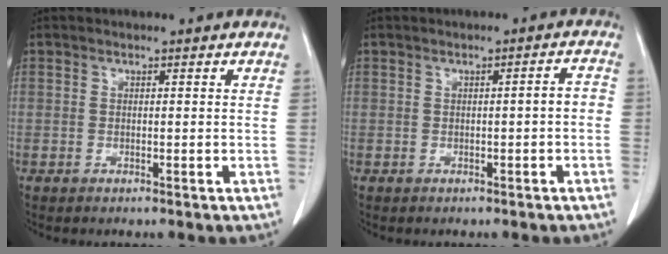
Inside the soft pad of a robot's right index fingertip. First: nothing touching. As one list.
[{"total": 2.0, "force": [-0.4, 0.4, 2.0], "torque": [-0.027, 0.006, -0.005]}]